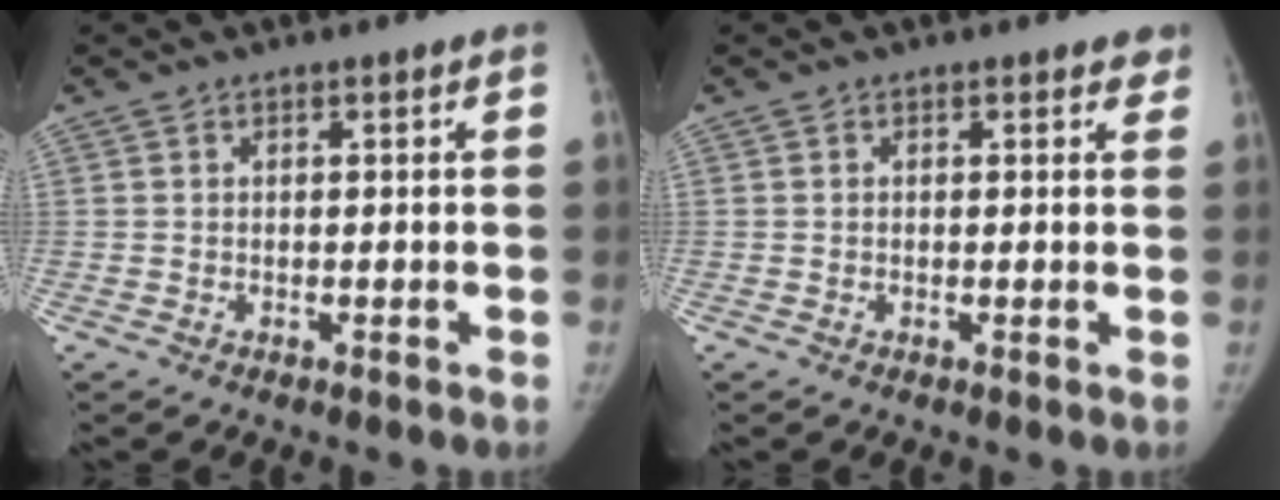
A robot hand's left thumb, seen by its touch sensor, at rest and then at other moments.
{"total": 1.2, "force": [0.8, 0.7, 0.6], "torque": [0.013, -0.001, 0.002]}